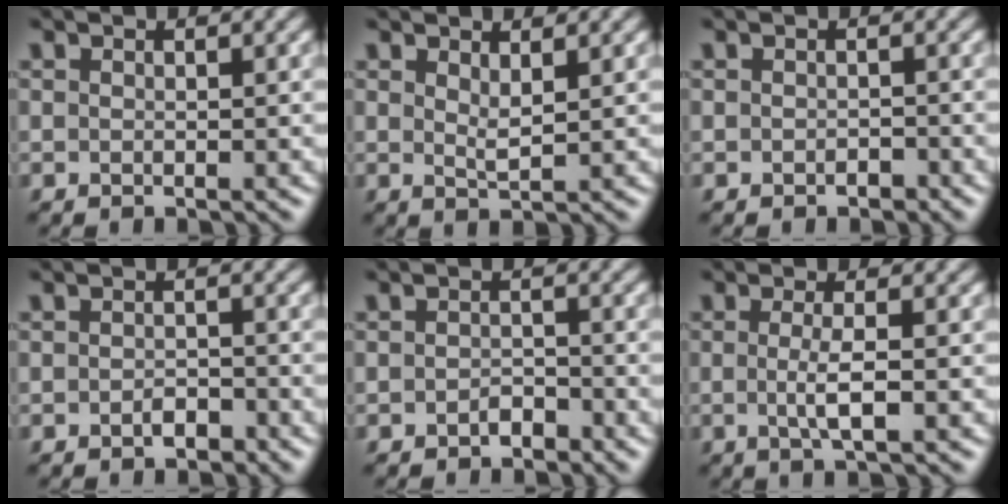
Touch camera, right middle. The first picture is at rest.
{"total": 1.5, "force": [1.0, 0.3, 1.1], "torque": [-0.024, -0.005, 0.019]}
{"total": 0.7, "force": [-0.4, 0.4, 0.4], "torque": [-0.005, -0.002, -0.005]}
{"total": 1.3, "force": [-0.8, 0.6, 0.8], "torque": [-0.013, 0.001, -0.014]}
{"total": 1.2, "force": [-0.8, 0.6, 0.6], "torque": [-0.008, 0.003, -0.015]}
{"total": 2.5, "force": [-0.2, 0.5, 2.5], "torque": [-0.049, -0.005, -0.006]}